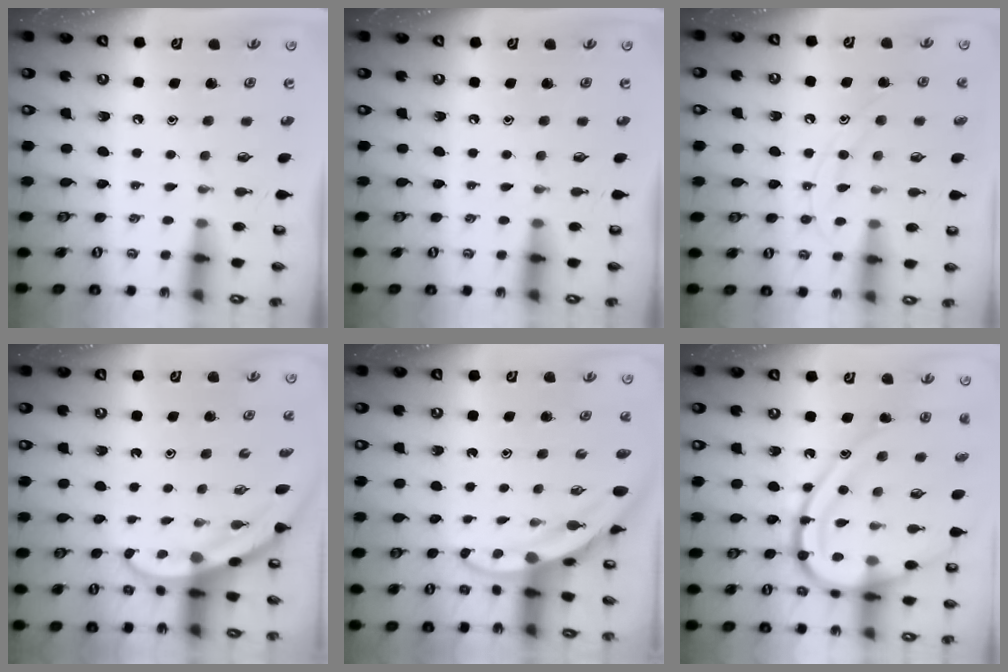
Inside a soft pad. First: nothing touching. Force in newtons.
{"total": 0.0}
{"total": 10.5, "press": 10.4, "slide": 1.0}
{"total": 3.2, "press": 3.2, "slide": 0.1}
{"total": 3.4, "press": 3.4, "slide": 0.2}
{"total": 20.8, "press": 20.8, "slide": 1.5}